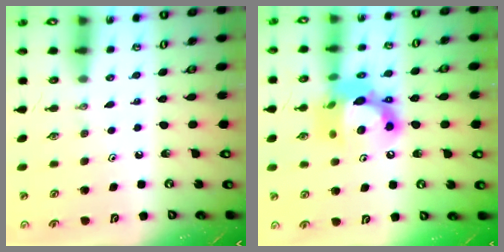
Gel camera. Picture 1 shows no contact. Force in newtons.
{"total": 15.2, "press": 15.2, "slide": 0.3}